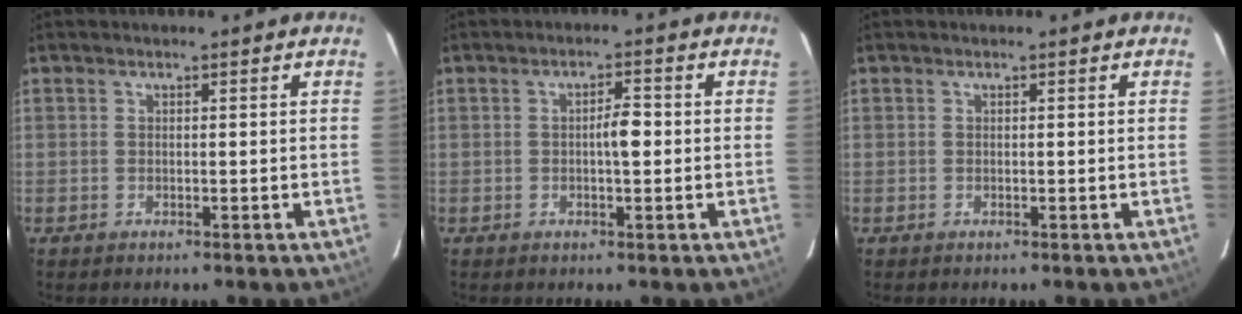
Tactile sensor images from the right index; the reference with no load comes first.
{"total": 2.9, "force": [-0.2, 0.6, 2.8], "torque": [-0.045, 0.004, -0.005]}
{"total": 0.0}